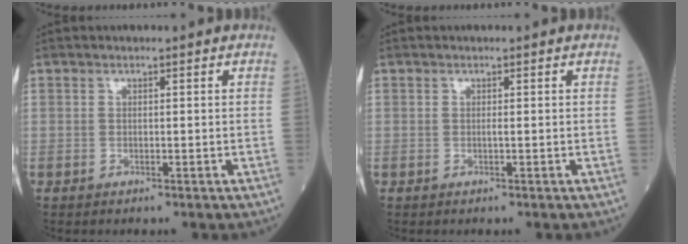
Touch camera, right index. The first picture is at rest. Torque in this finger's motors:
{"motor_torque": [0.12, -0.13, 0.05, 0.02]}